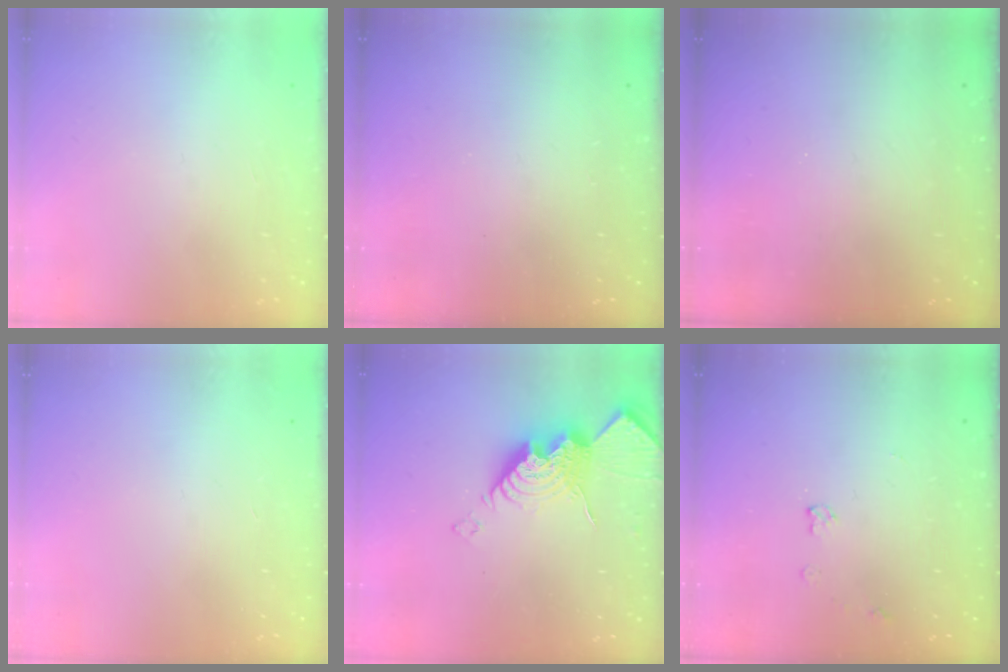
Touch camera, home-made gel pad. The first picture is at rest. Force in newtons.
{"total": 0.0}
{"total": 0.0}
{"total": 0.0}
{"total": 14.5, "press": 14.4, "slide": 1.2}
{"total": 4.0, "press": 4.0, "slide": 0.1}